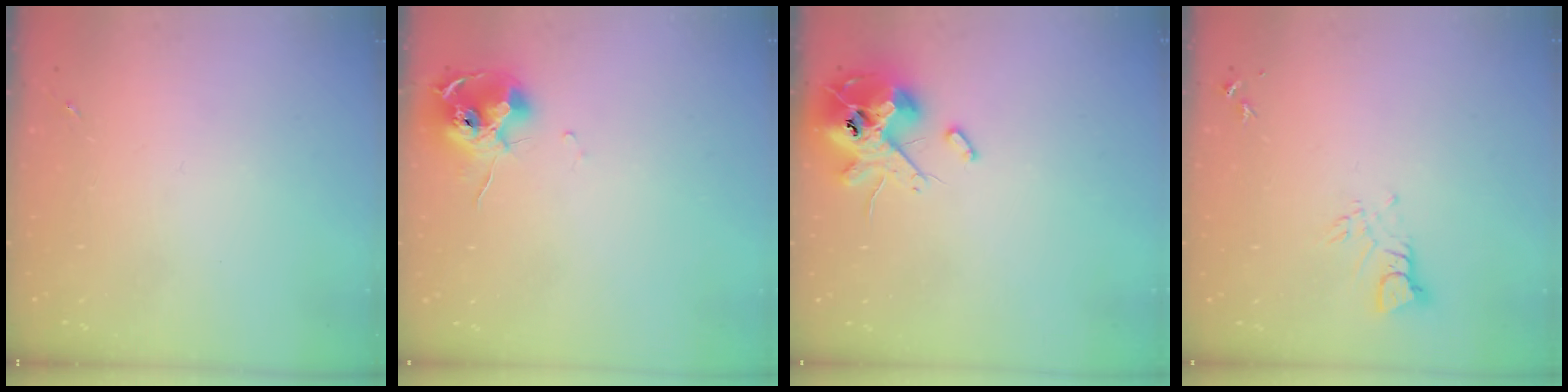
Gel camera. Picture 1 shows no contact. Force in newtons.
{"total": 11.2, "press": 11.1, "slide": 1.1}
{"total": 13.9, "press": 13.7, "slide": 2.3}
{"total": 3.7, "press": 3.7, "slide": 0.4}